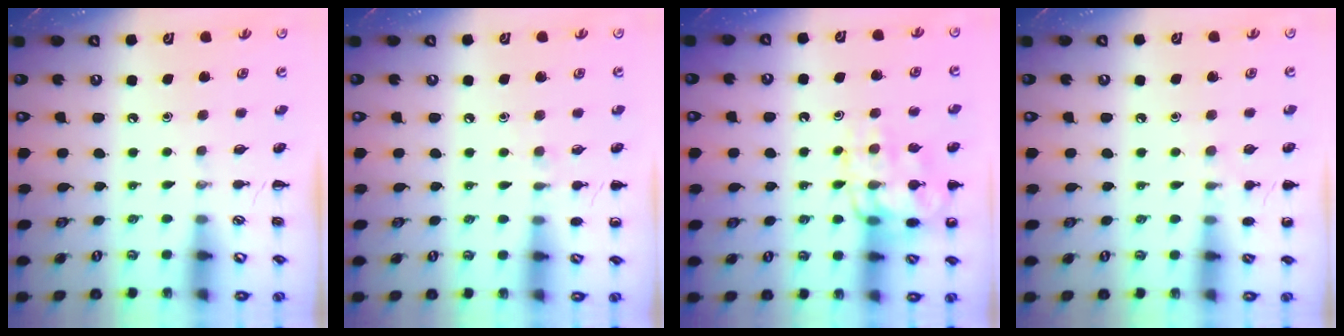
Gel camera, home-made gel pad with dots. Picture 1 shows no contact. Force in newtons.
{"total": 6.2, "press": 5.9, "slide": 1.9}
{"total": 14.5, "press": 14.4, "slide": 1.3}
{"total": 6.6, "press": 6.4, "slide": 1.5}